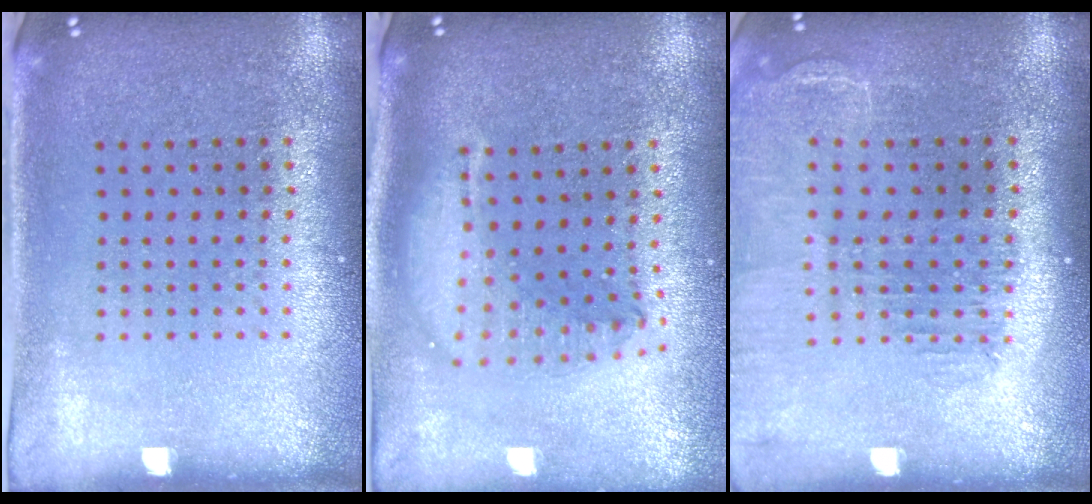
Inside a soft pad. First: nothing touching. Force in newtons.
{"total": 2.0, "press": 1.6, "slide": 1.2}
{"total": 1.4, "press": 1.4, "slide": 0.1}